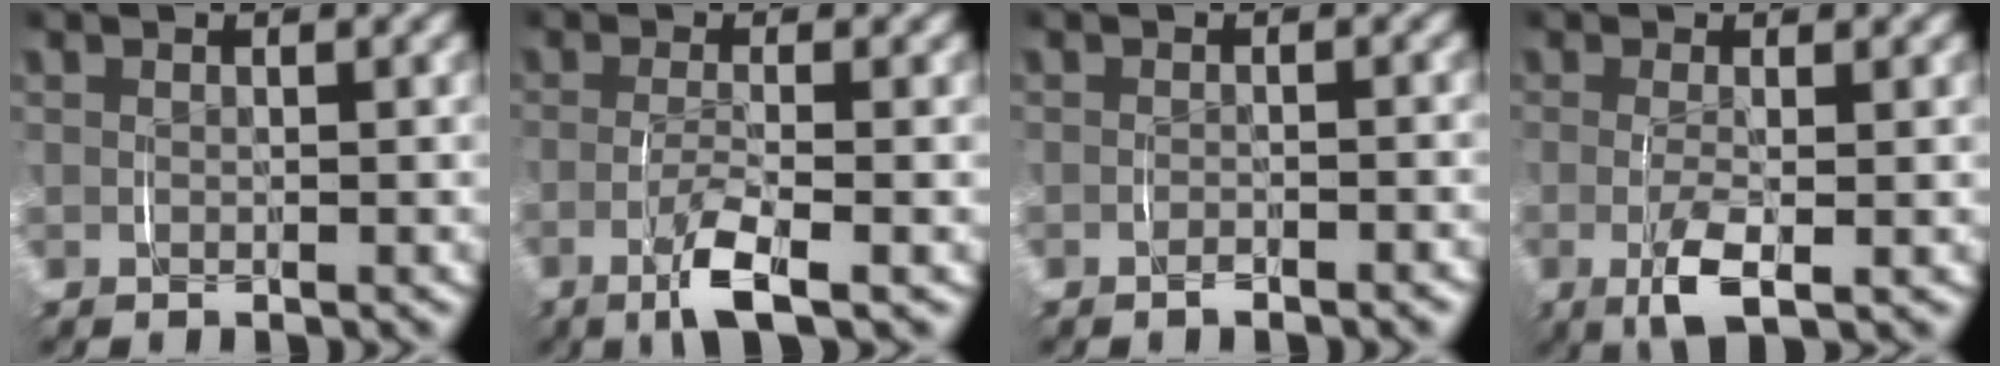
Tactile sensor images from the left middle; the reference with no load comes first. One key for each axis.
{"total": 3.7, "fx": -1.5, "fy": 0.4, "fz": 3.4, "tx": -0.065, "ty": -0.009, "tz": -0.025}
{"total": 1.0, "fx": -0.9, "fy": 0.1, "fz": 0.4, "tx": -0.007, "ty": 0.003, "tz": -0.017}
{"total": 3.5, "fx": -0.9, "fy": 0.8, "fz": 3.3, "tx": -0.068, "ty": -0.015, "tz": -0.010}